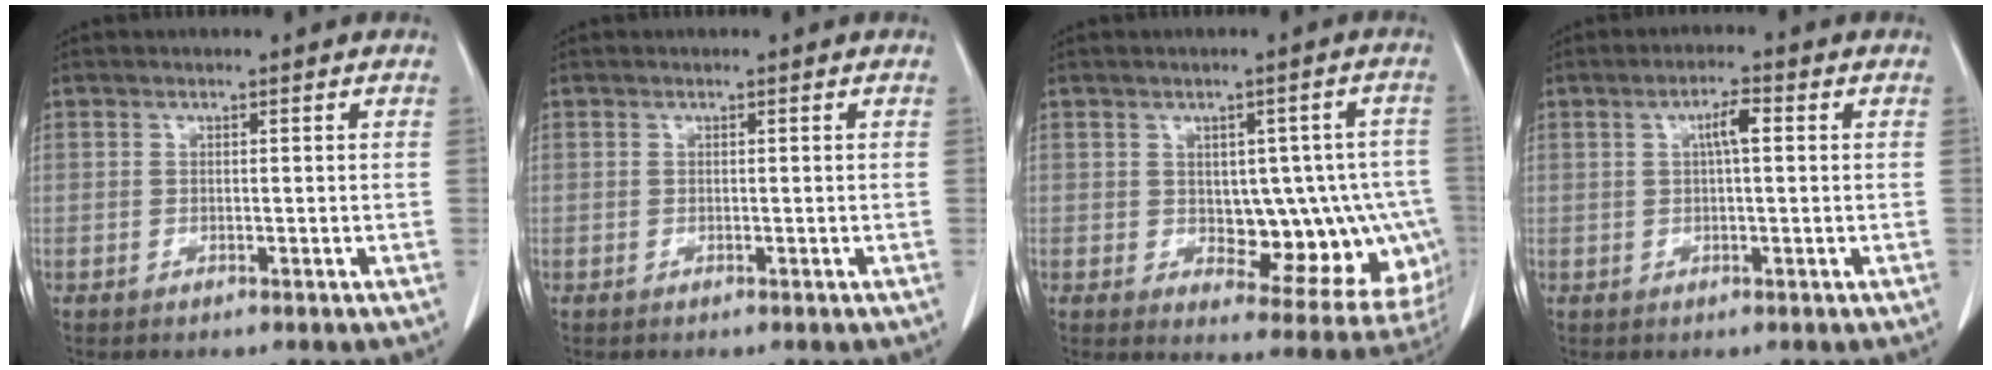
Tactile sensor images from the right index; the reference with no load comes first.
{"total": 0.0}
{"total": 13.4, "force": [-1.3, 7.0, 11.4], "torque": [-0.107, 0.021, 0.003]}
{"total": 3.3, "force": [0.7, 0.5, 3.2], "torque": [-0.056, 0.008, 0.011]}